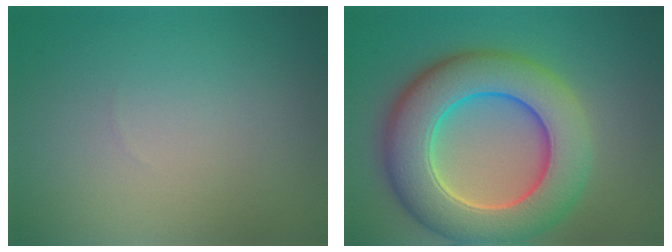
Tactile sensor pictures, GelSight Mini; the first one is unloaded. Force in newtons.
{"total": 10.8, "press": 10.8, "slide": 0.4}